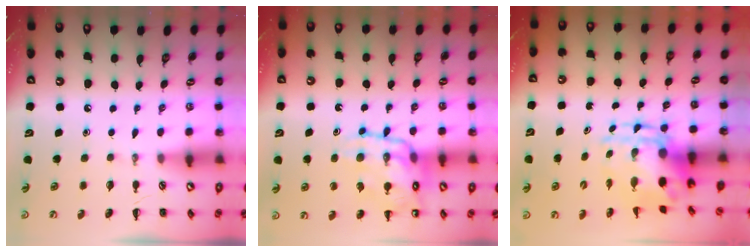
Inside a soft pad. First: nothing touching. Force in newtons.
{"total": 14.7, "press": 14.4, "slide": 2.9}
{"total": 6.0, "press": 5.8, "slide": 1.3}